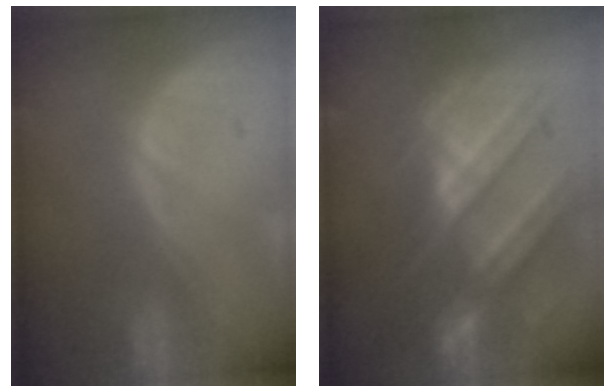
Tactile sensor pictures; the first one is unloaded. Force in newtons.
{"total": 10.5, "press": 9.6, "slide": 4.2}